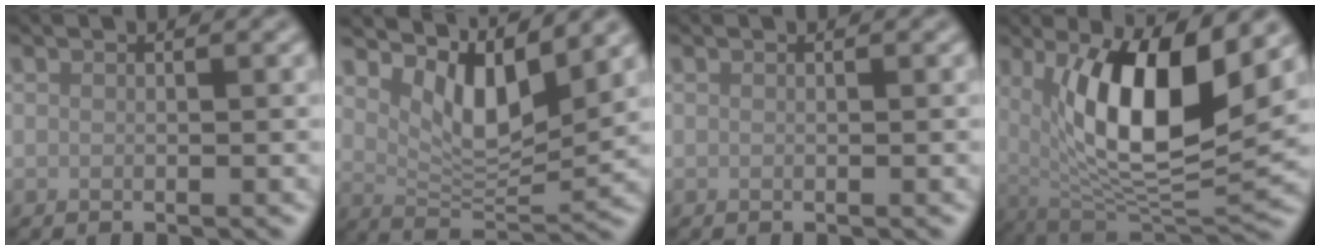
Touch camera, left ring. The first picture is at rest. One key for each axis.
{"total": 6.0, "fx": 3.3, "fy": 2.4, "fz": 4.4, "tx": -0.081, "ty": -0.015, "tz": 0.055}
{"total": 0.0}
{"total": 11.0, "fx": 3.0, "fy": 4.0, "fz": 9.9, "tx": -0.164, "ty": -0.014, "tz": 0.056}